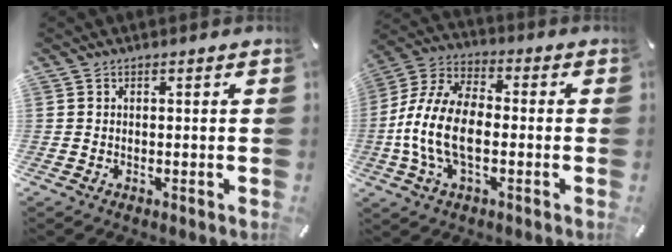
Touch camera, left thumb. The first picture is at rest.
{"total": 13.3, "force": [-3.2, 7.4, 10.6], "torque": [-0.239, -0.001, -0.060]}